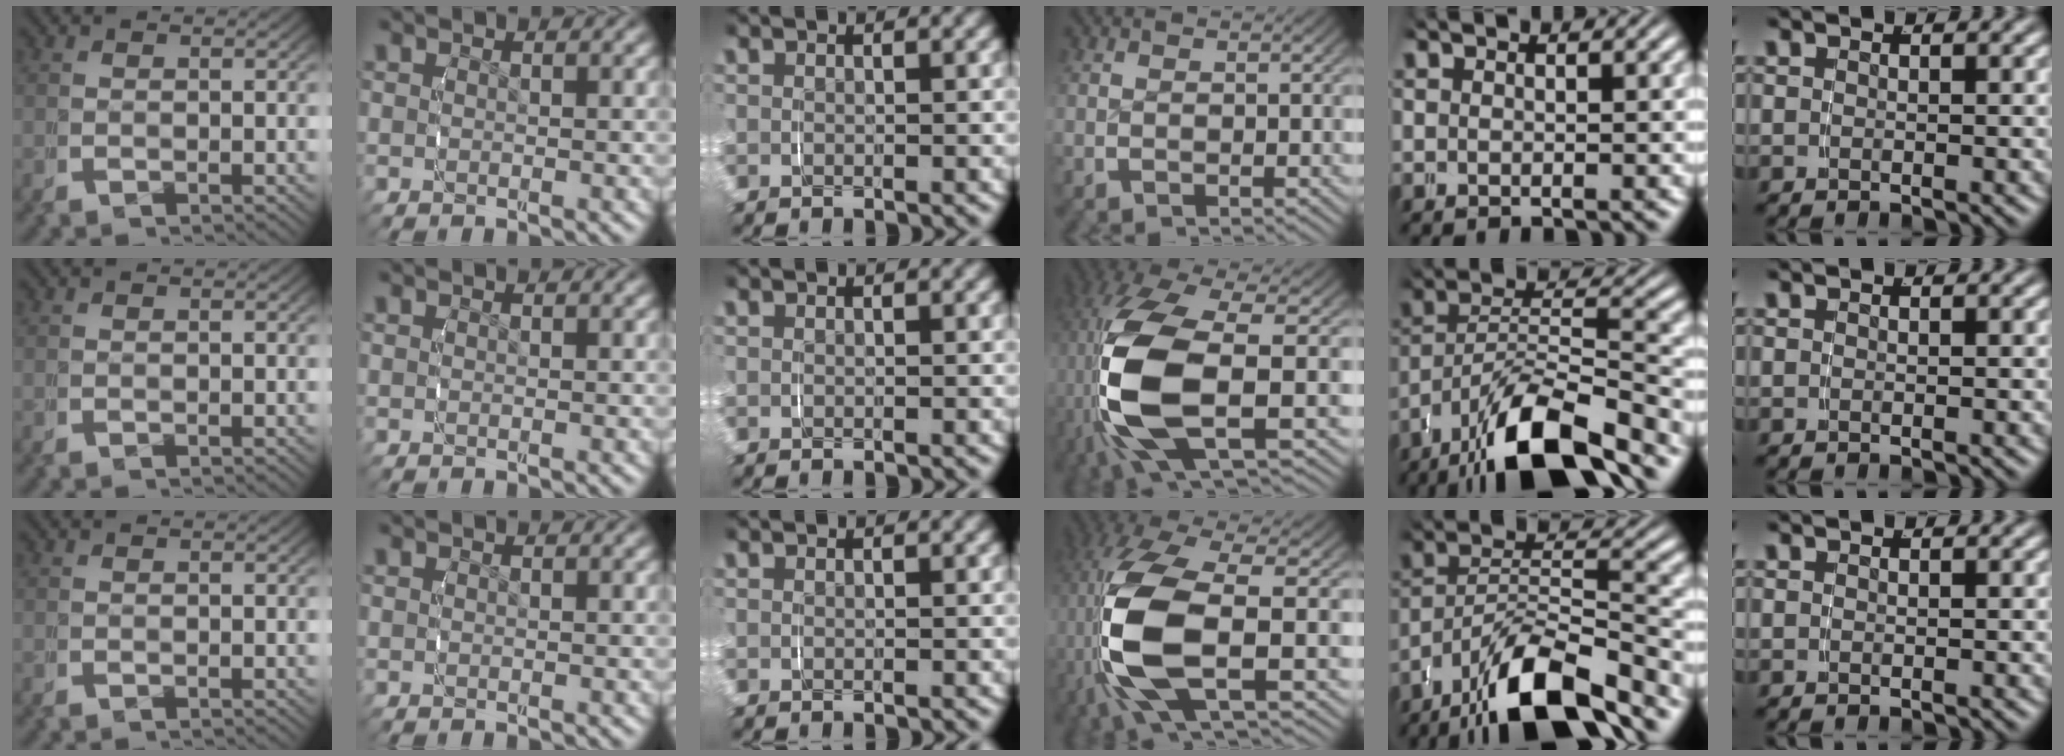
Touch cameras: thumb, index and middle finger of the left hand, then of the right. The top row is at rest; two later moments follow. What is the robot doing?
{"motion": "grasp_and_lifting", "object": "fork"}